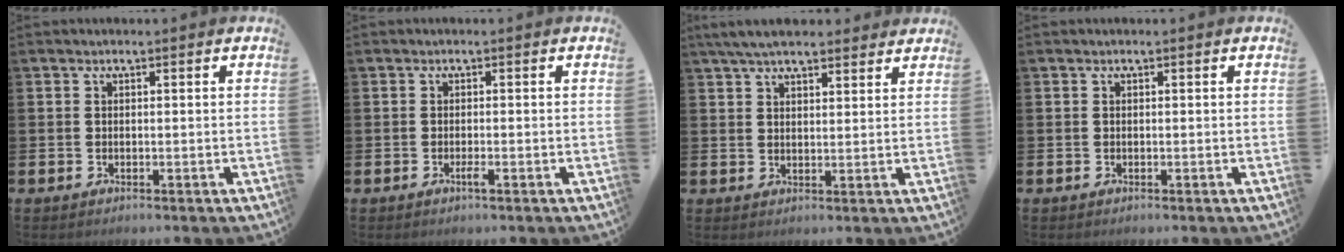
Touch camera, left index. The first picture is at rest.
{"total": 0.9, "force": [-0.5, 0.1, 0.8], "torque": [-0.019, -0.002, -0.007]}
{"total": 5.3, "force": [4.9, 1.3, 1.7], "torque": [-0.044, -0.011, 0.091]}
{"total": 0.0}